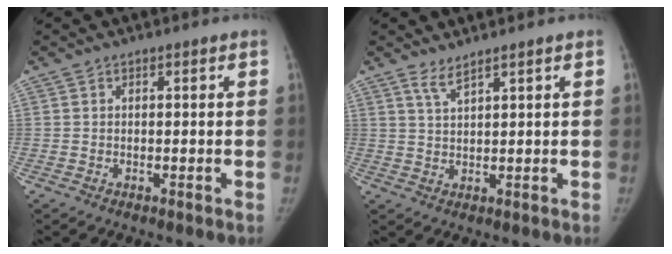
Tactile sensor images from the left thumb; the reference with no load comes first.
{"total": 2.5, "force": [2.0, 0.2, 1.4], "torque": [-0.028, -0.014, 0.045]}